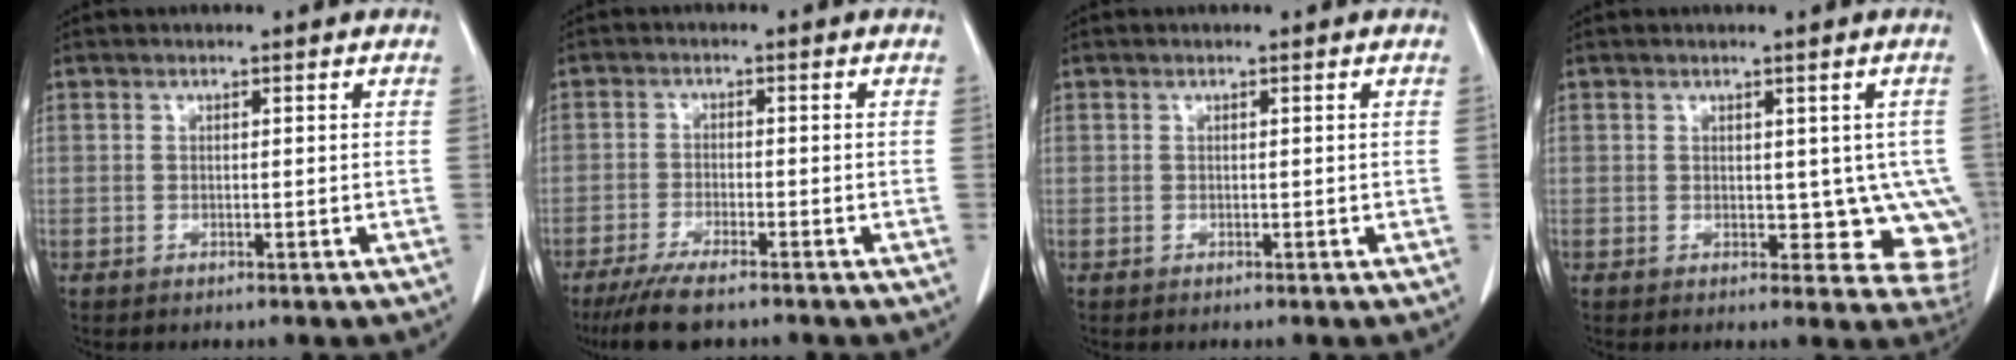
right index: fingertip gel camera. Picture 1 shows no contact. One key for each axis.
{"total": 6.8, "fx": -5.3, "fy": 0.9, "fz": 4.2, "tx": -0.078, "ty": -0.018, "tz": -0.087}
{"total": 0.0}
{"total": 6.7, "fx": 0.5, "fy": 4.2, "fz": 5.1, "tx": -0.030, "ty": -0.002, "tz": 0.012}